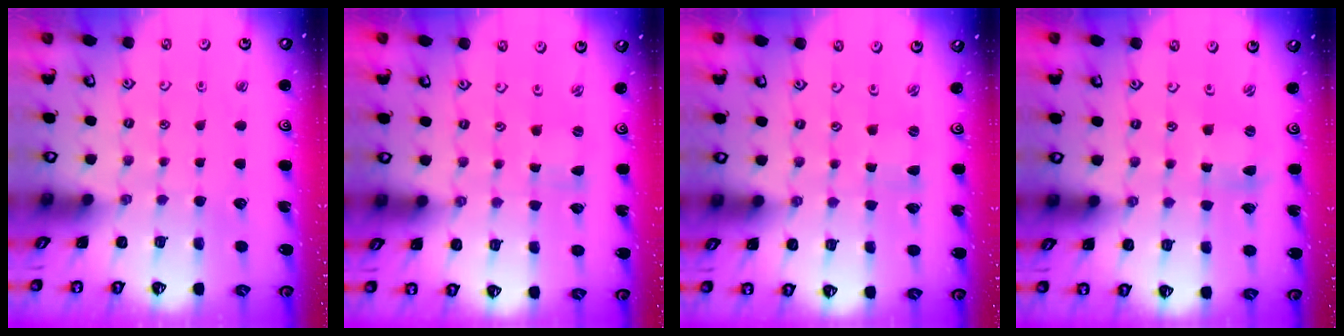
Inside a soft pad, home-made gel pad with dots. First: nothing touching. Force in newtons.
{"total": 0.0}
{"total": 0.7, "press": 0.7, "slide": 0.1}
{"total": 1.6, "press": 1.6, "slide": 0.3}